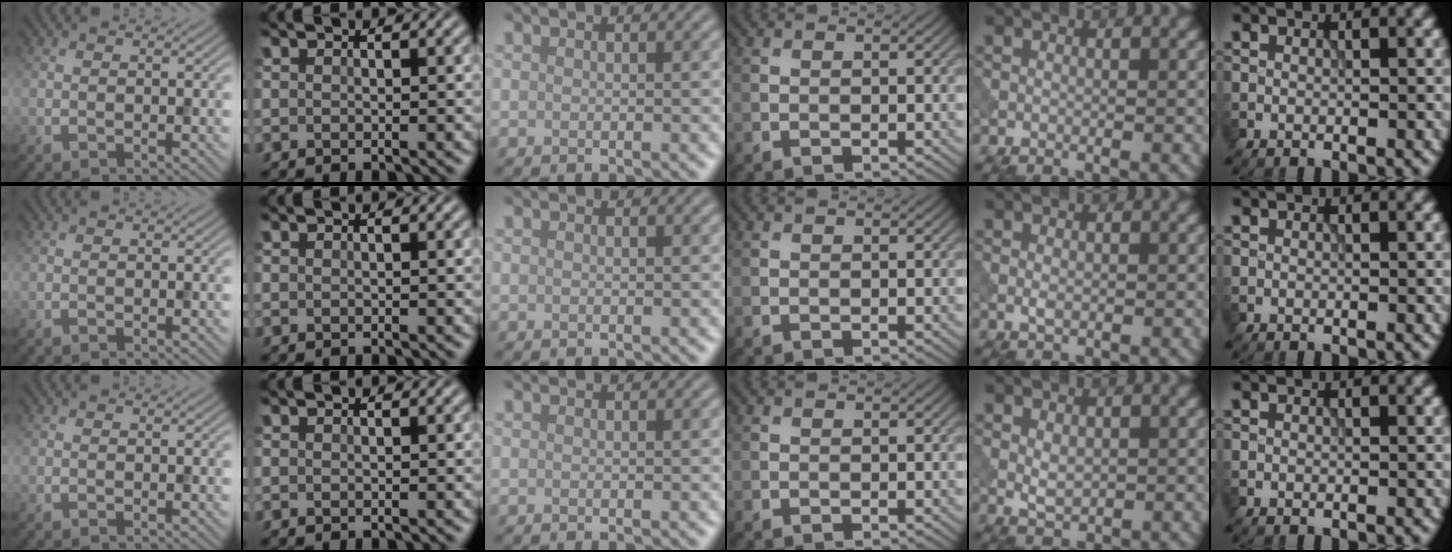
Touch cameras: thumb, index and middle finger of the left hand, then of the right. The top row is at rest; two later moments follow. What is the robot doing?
{"motion": "press", "object": "tv remote"}